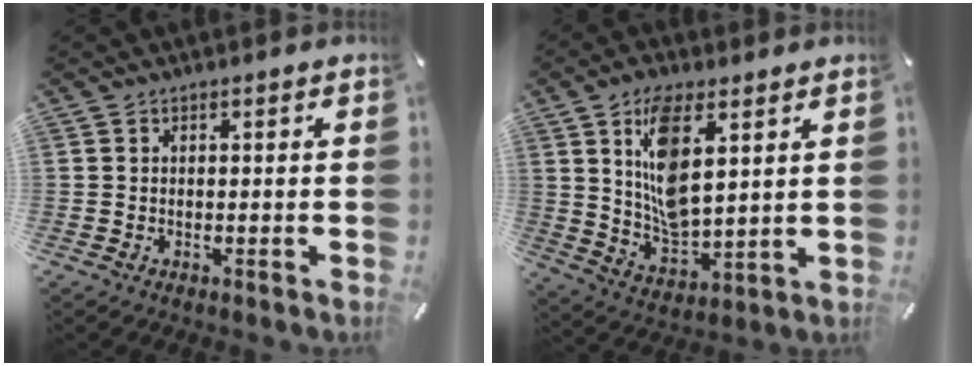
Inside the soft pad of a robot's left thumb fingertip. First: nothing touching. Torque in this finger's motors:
{"motor_torque": [0.49, 0.35, 0.48, 0.18, 0.17]}